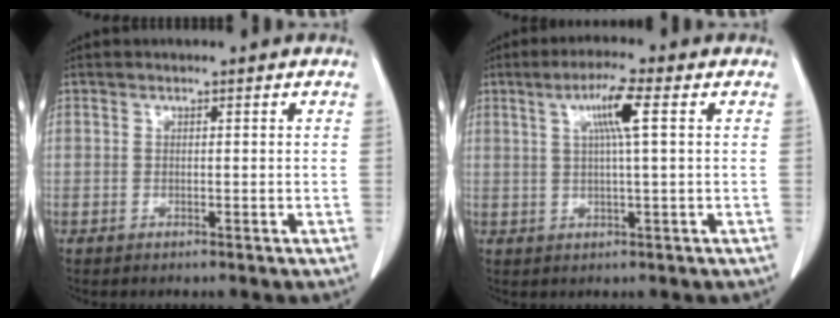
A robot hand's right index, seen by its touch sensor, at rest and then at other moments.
{"total": 5.8, "force": [1.8, -0.4, 5.5], "torque": [-0.100, 0.005, 0.031]}